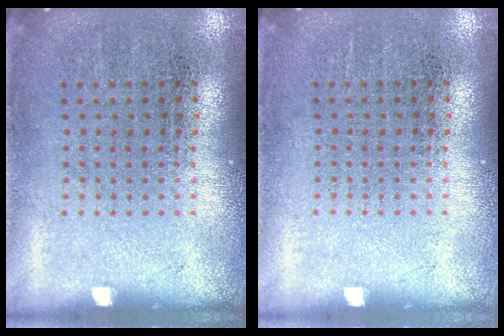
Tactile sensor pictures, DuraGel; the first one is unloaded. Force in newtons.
{"total": 0.0}